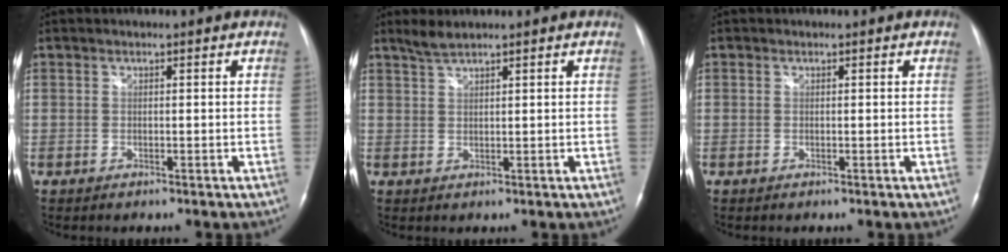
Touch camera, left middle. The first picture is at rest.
{"total": 2.2, "force": [2.0, 0.0, 0.9], "torque": [-0.023, 0.008, 0.043]}
{"total": 0.0}